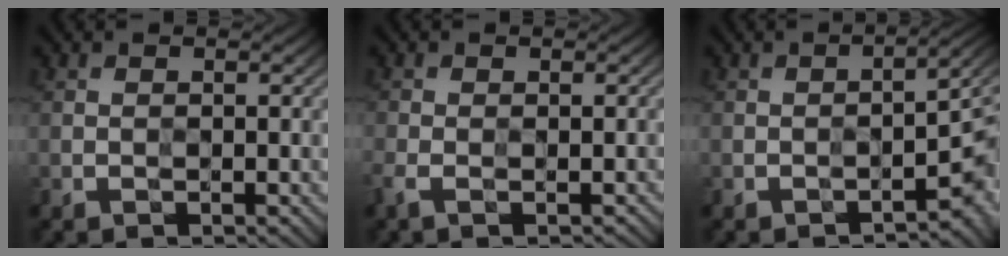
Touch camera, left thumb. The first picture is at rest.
{"total": 2.4, "force": [-1.4, 0.9, 1.7], "torque": [-0.037, -0.008, -0.027]}
{"total": 4.2, "force": [-1.9, 0.8, 3.7], "torque": [-0.050, 0.009, -0.026]}